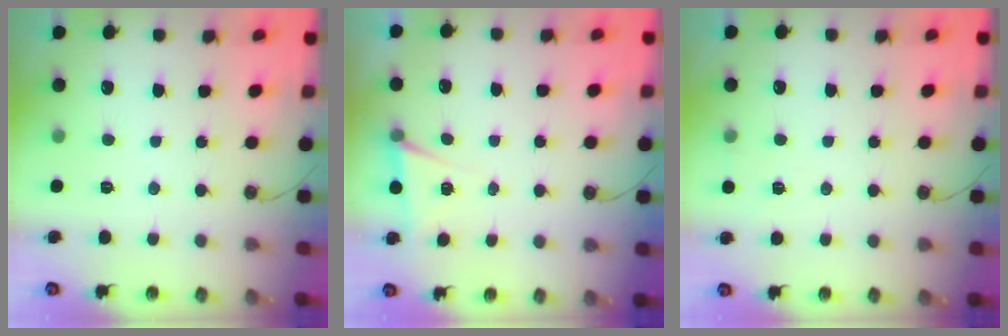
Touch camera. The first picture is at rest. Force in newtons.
{"total": 5.4, "press": 2.9, "slide": 4.5}
{"total": 4.2, "press": 2.4, "slide": 3.4}